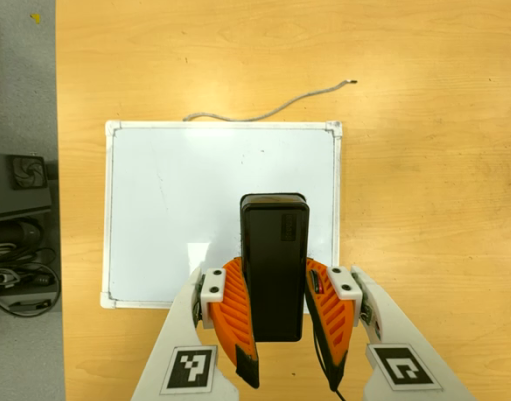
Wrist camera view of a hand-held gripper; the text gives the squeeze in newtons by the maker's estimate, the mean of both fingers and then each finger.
{"total": 8.5, "left": 7.0, "right": 10.0}